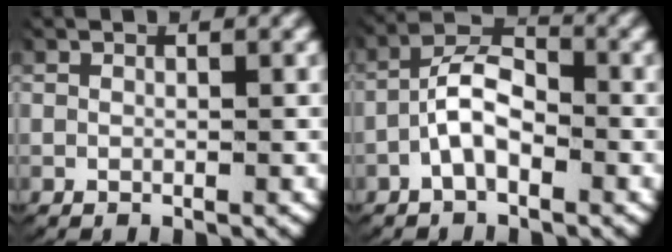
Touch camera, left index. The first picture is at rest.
{"total": 4.5, "force": [-0.9, 2.7, 3.5], "torque": [-0.052, 0.001, -0.024]}